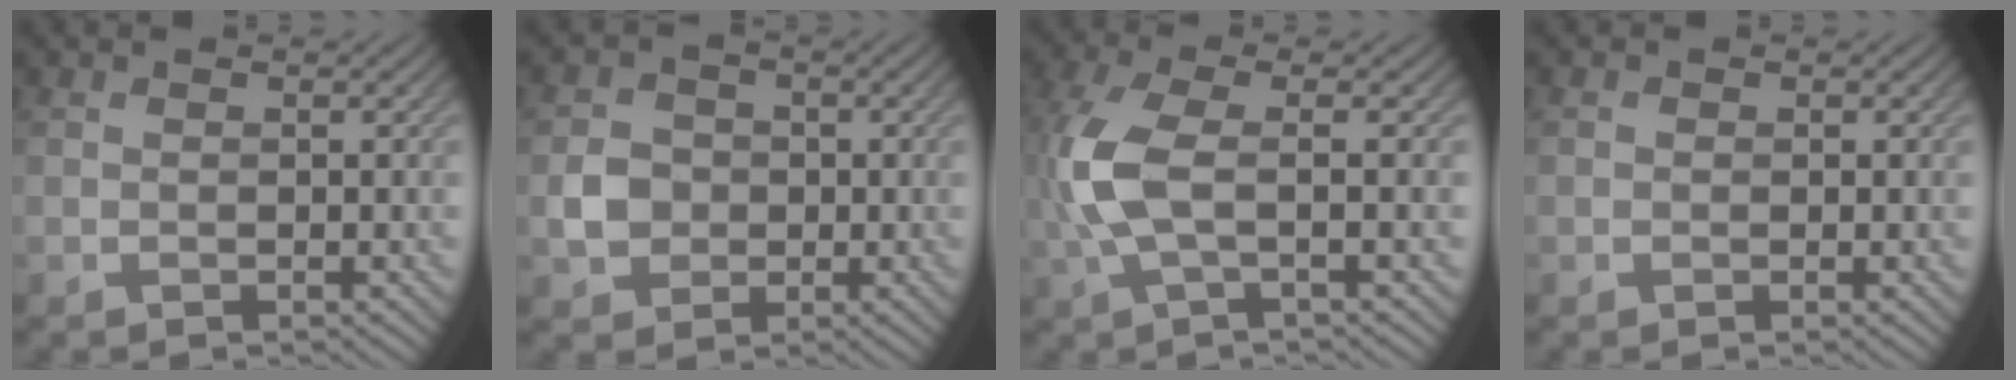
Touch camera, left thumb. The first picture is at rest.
{"total": 3.9, "force": [-0.5, 3.5, 1.5], "torque": [-0.032, 0.000, -0.016]}
{"total": 6.8, "force": [0.0, 2.2, 6.4], "torque": [-0.165, 0.004, -0.004]}
{"total": 0.5, "force": [0.0, 0.5, 0.1], "torque": [0.001, -0.004, -0.002]}